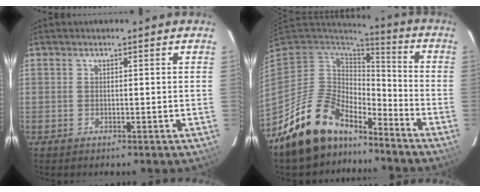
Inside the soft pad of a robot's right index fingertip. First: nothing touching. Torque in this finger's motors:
{"motor_torque": [1.06, -1.08, 0.53, 0.16]}